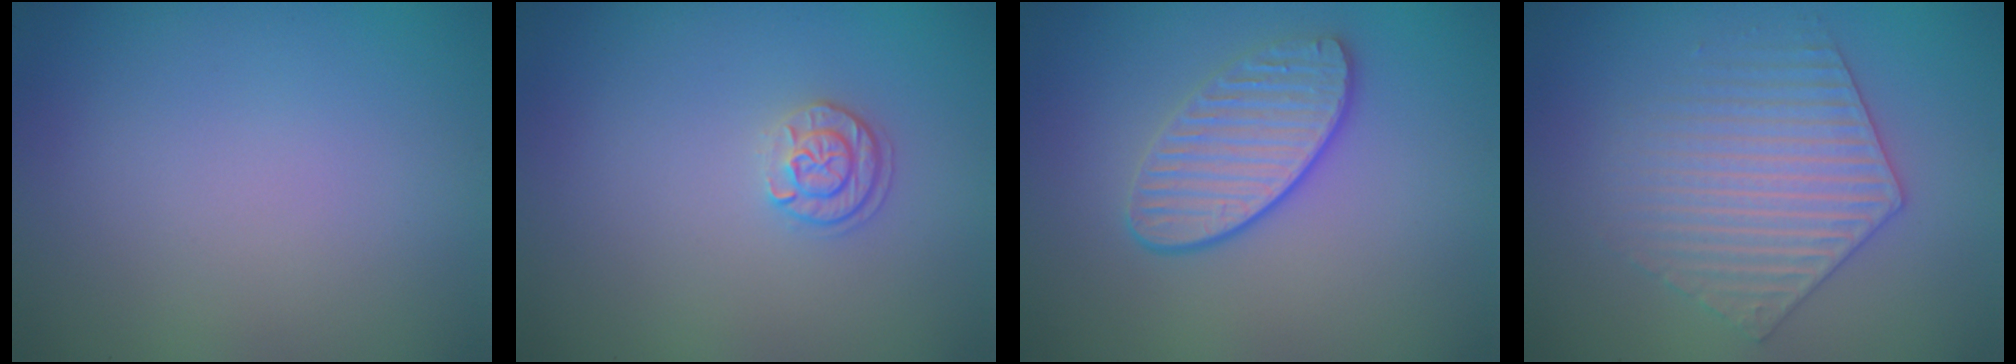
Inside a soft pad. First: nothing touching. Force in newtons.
{"total": 1.7, "press": 1.6, "slide": 0.4}
{"total": 3.5, "press": 3.2, "slide": 1.4}
{"total": 3.6, "press": 3.5, "slide": 0.5}